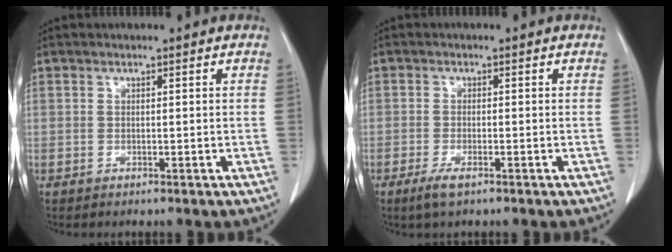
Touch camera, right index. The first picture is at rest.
{"total": 2.4, "force": [-1.5, 0.5, 1.8], "torque": [-0.041, -0.004, -0.028]}